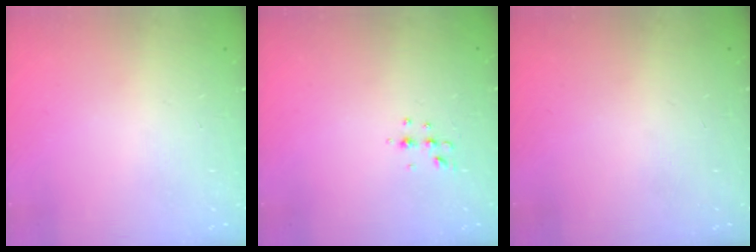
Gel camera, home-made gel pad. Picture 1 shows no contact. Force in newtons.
{"total": 3.8, "press": 3.6, "slide": 1.4}
{"total": 0.0}